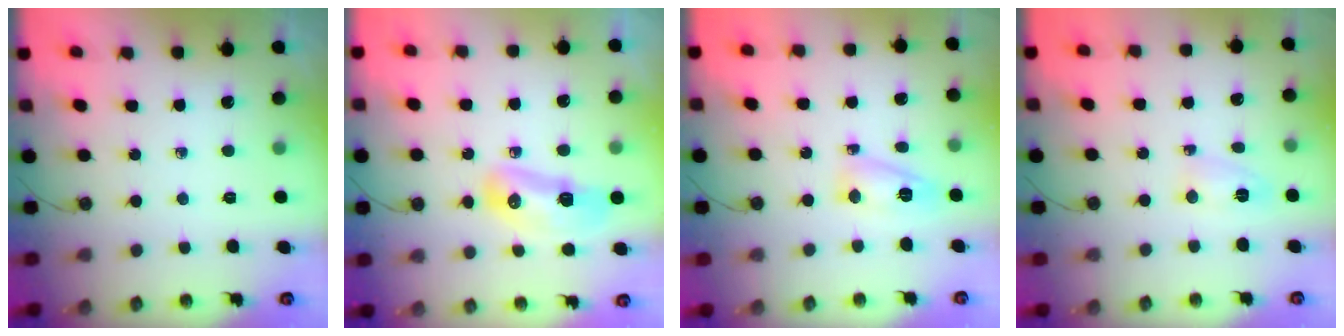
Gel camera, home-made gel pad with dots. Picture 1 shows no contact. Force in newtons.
{"total": 9.3, "press": 9.2, "slide": 1.8}
{"total": 7.5, "press": 7.4, "slide": 1.1}
{"total": 3.4, "press": 3.1, "slide": 1.4}